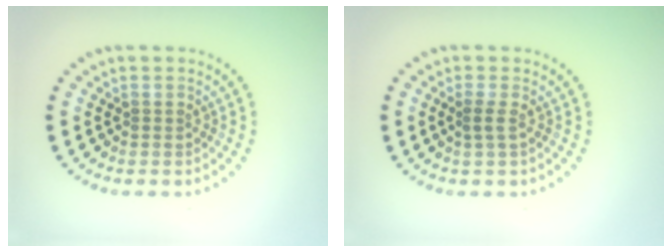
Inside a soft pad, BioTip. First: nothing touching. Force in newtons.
{"total": 0.9, "press": 0.8, "slide": 0.5}